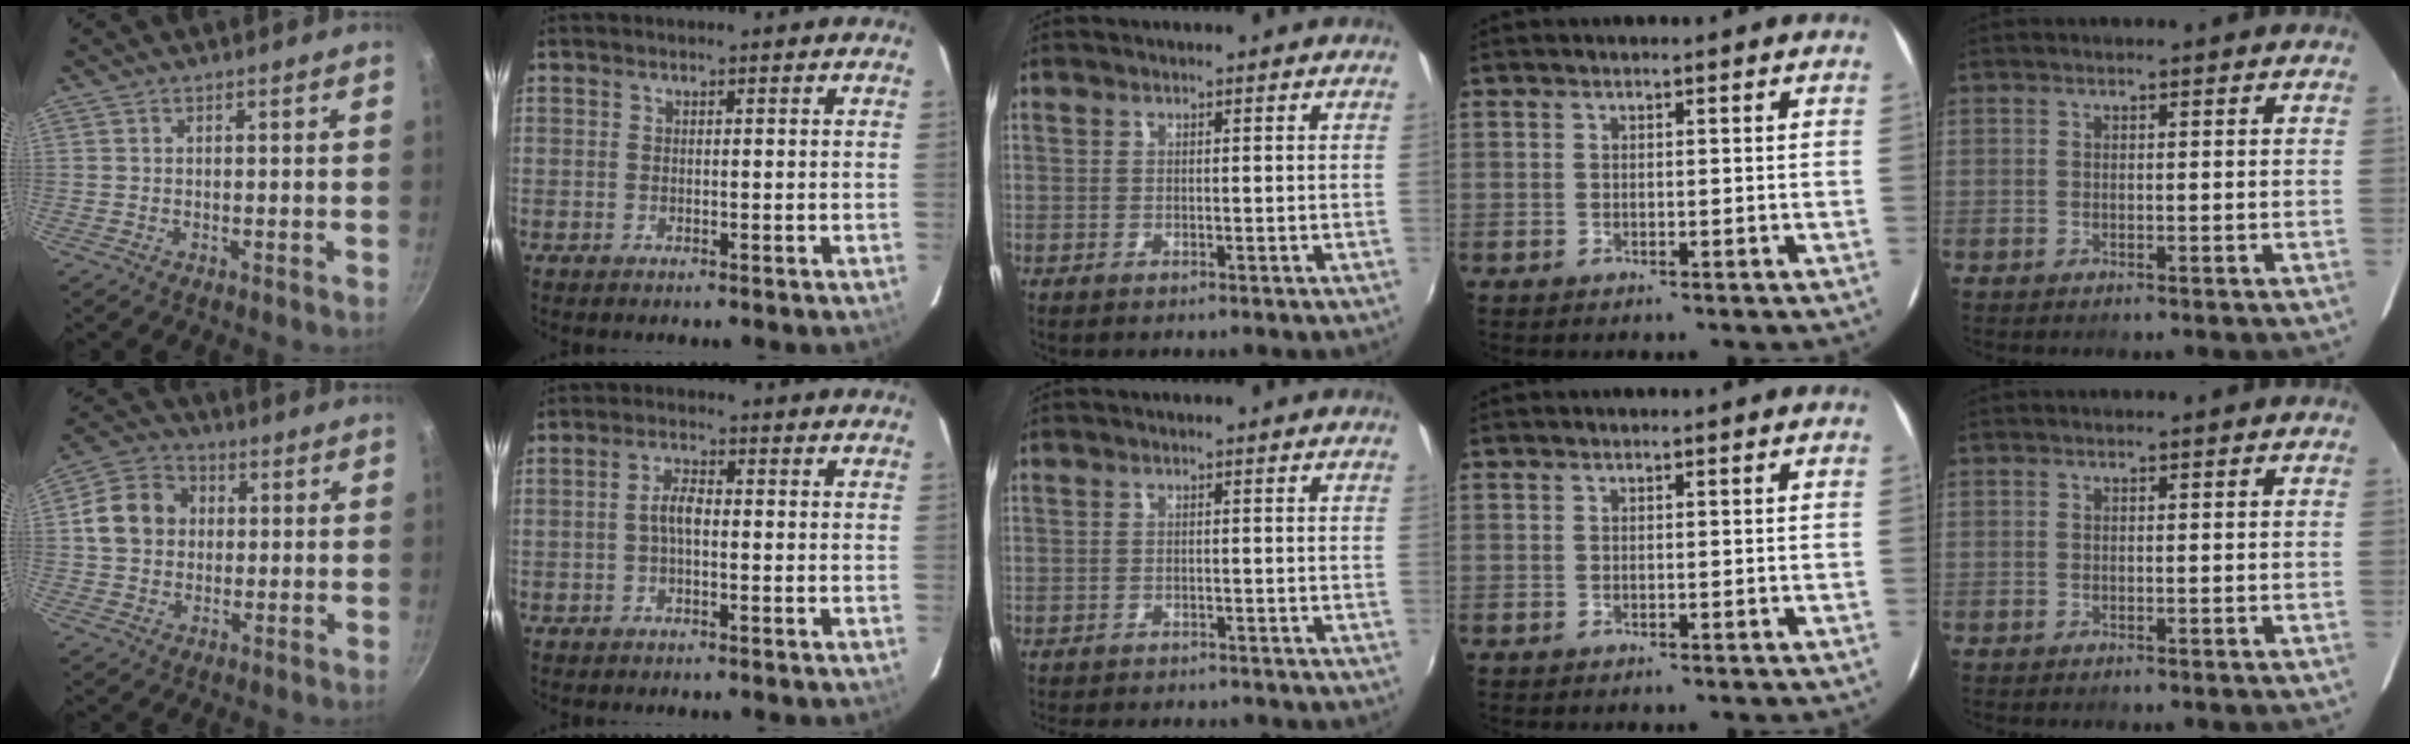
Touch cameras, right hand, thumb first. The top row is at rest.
{"thumb": {"total": 10.2, "force": [1.2, 8.7, 5.2], "torque": [-0.066, 0.015, 0.006]}, "index": {"total": 3.2, "force": [-0.5, 1.3, 2.9], "torque": [-0.061, 0.010, -0.008]}, "middle": {"total": 7.8, "force": [-7.1, 1.9, 2.6], "torque": [-0.066, -0.016, -0.103]}}